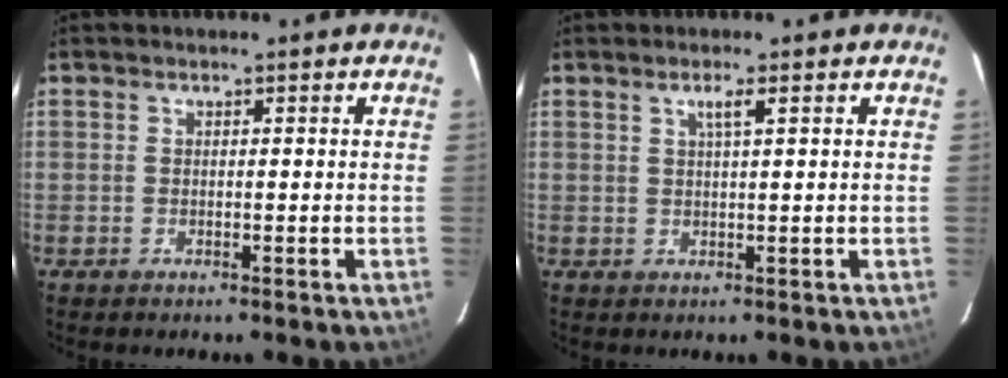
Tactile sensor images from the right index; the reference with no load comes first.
{"total": 2.0, "force": [0.9, -0.2, 1.7], "torque": [-0.030, 0.000, 0.017]}